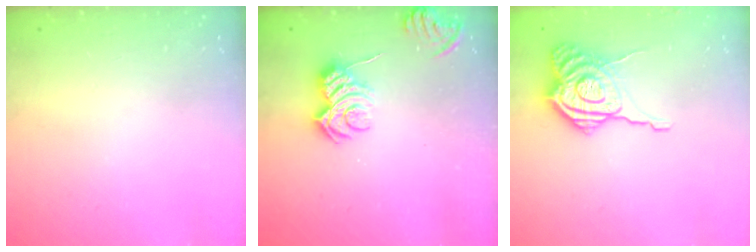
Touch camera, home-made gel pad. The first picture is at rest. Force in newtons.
{"total": 7.8, "press": 7.7, "slide": 0.9}
{"total": 12.9, "press": 12.8, "slide": 1.3}